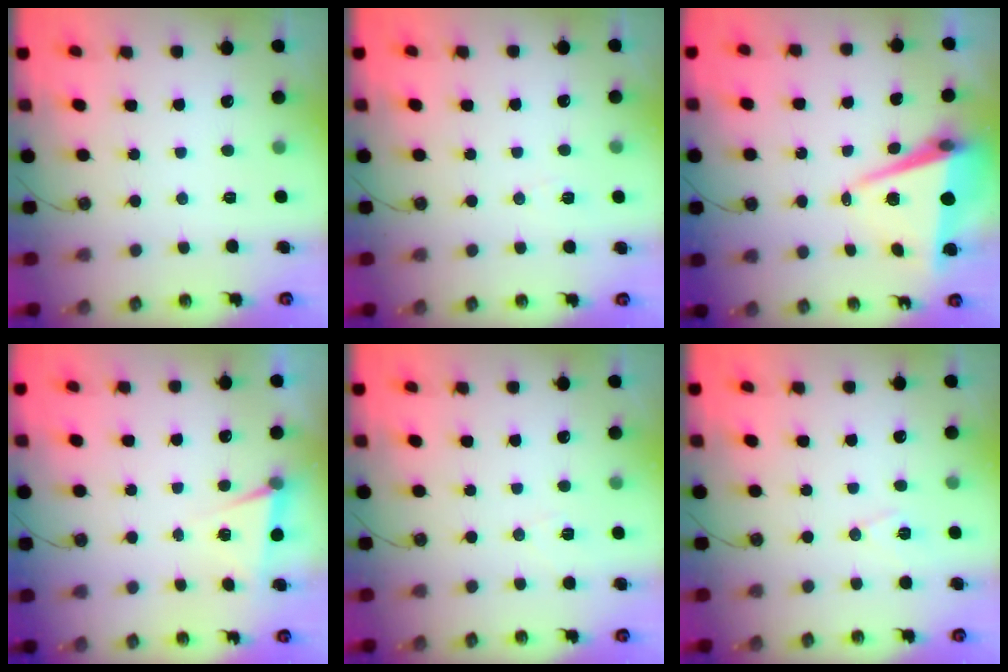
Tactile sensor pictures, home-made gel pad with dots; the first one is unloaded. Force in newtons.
{"total": 4.2, "press": 3.8, "slide": 1.8}
{"total": 8.9, "press": 8.3, "slide": 3.3}
{"total": 4.5, "press": 2.5, "slide": 3.8}
{"total": 6.9, "press": 5.7, "slide": 3.8}
{"total": 7.7, "press": 6.4, "slide": 4.3}